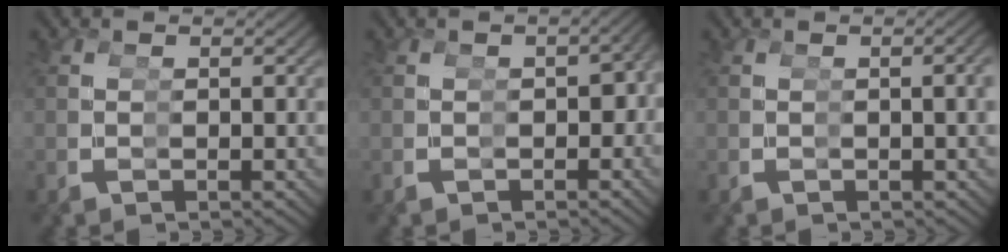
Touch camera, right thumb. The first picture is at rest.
{"total": 2.8, "force": [-0.8, 1.9, 2.0], "torque": [-0.019, -0.007, -0.006]}
{"total": 1.7, "force": [-0.1, -0.4, 1.6], "torque": [-0.024, 0.008, 0.001]}